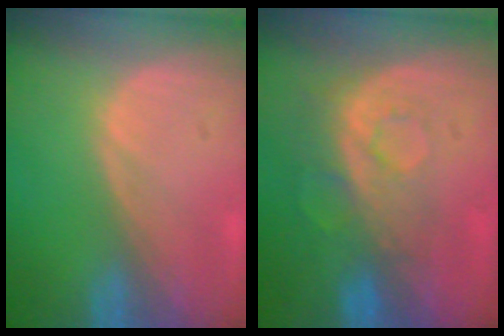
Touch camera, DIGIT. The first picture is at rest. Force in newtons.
{"total": 8.5, "press": 7.2, "slide": 4.6}